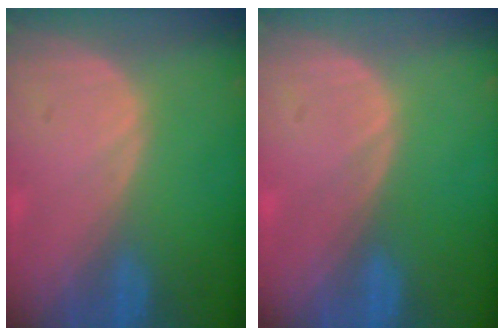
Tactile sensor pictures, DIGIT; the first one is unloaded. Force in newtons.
{"total": 0.0}